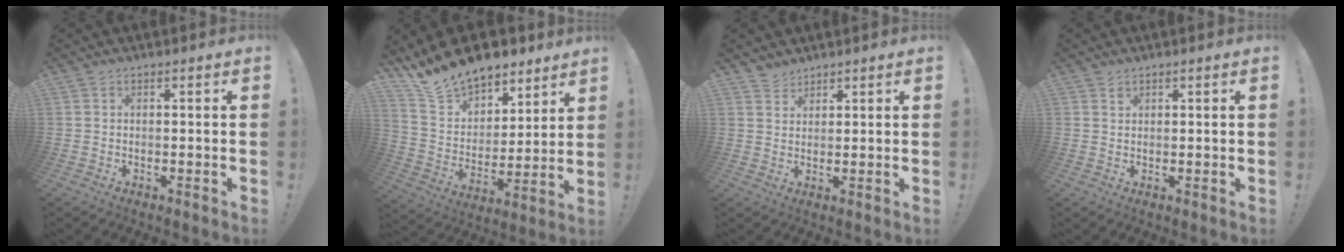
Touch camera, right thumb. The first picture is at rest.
{"total": 15.8, "force": [13.6, 7.0, 4.0], "torque": [-0.084, -0.104, 0.252]}
{"total": 3.4, "force": [3.1, 1.4, 0.2], "torque": [0.005, -0.020, 0.057]}
{"total": 1.2, "force": [1.1, 0.5, 0.1], "torque": [0.014, -0.010, 0.017]}